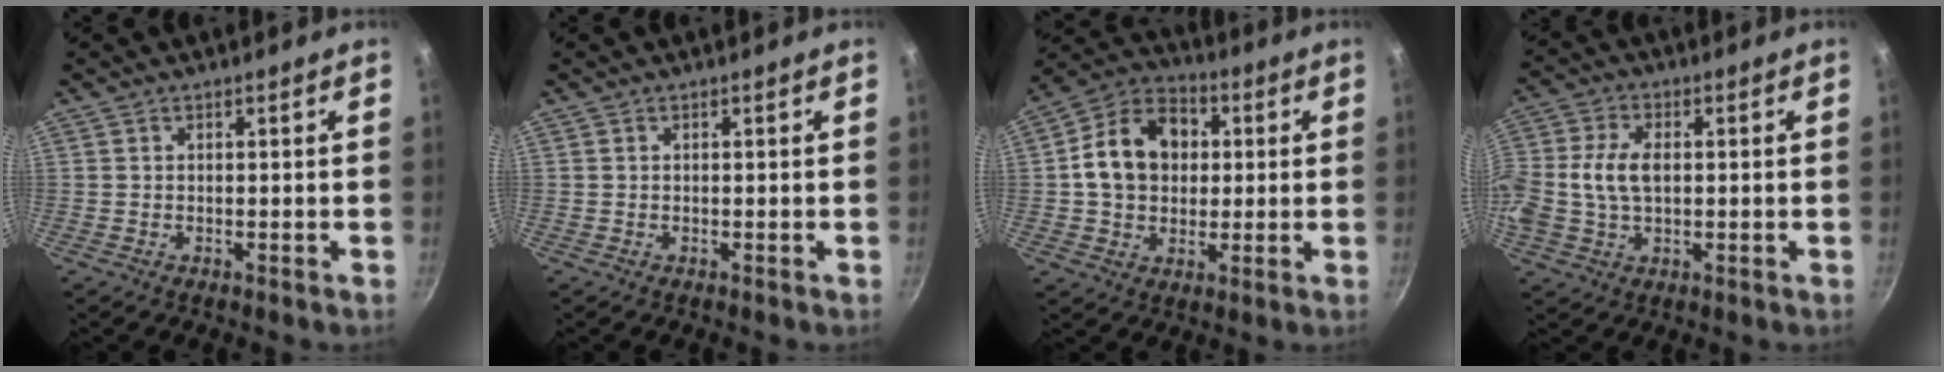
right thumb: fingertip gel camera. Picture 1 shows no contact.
{"total": 0.0}
{"total": 14.4, "force": [1.8, 11.3, 8.7], "torque": [-0.124, 0.024, 0.016]}
{"total": 9.8, "force": [0.3, 6.2, 7.6], "torque": [-0.155, 0.020, -0.004]}